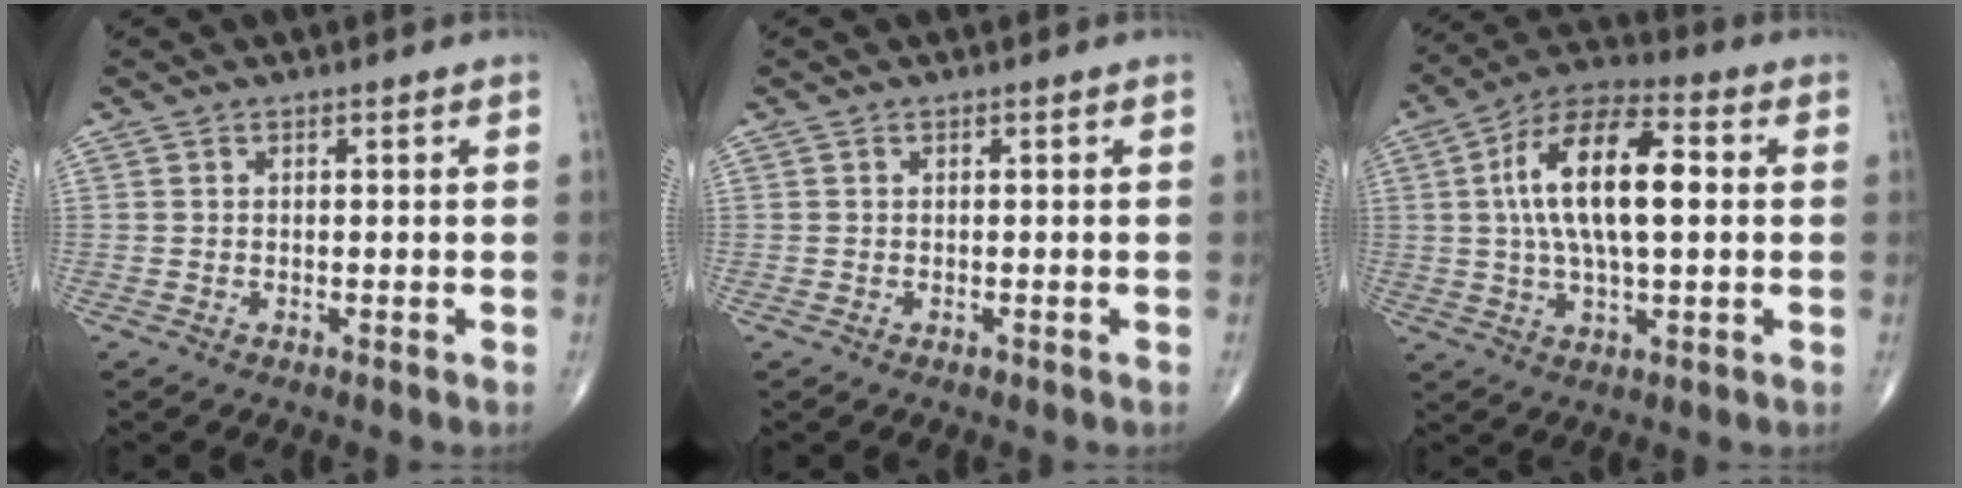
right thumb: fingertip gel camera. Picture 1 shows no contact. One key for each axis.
{"total": 0.0}
{"total": 16.9, "fx": 2.0, "fy": 7.2, "fz": 15.1, "tx": -0.273, "ty": 0.023, "tz": 0.028}